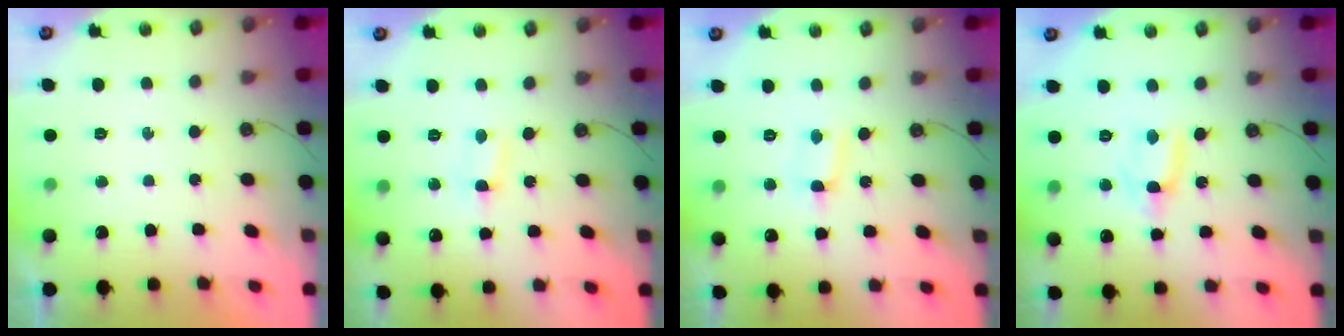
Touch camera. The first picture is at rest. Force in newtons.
{"total": 1.9, "press": 1.9, "slide": 0.2}
{"total": 1.8, "press": 1.8, "slide": 0.2}
{"total": 2.2, "press": 2.2, "slide": 0.1}